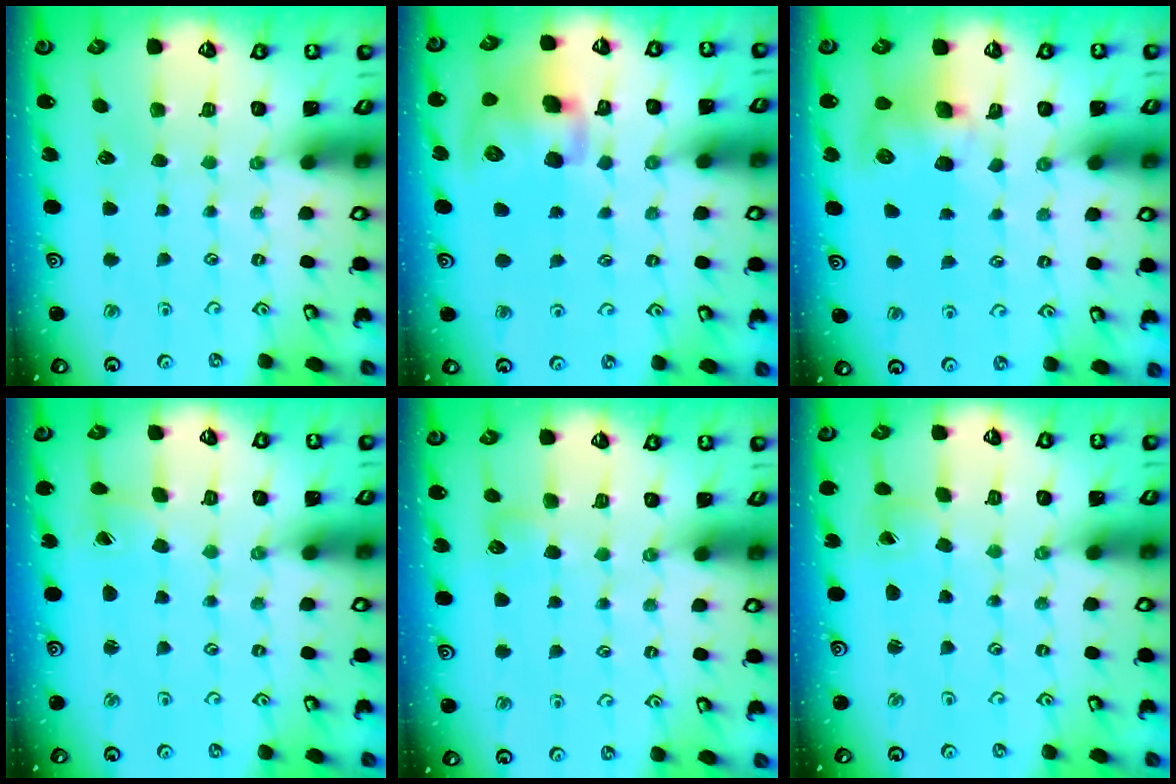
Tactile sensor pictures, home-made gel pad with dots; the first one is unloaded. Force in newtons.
{"total": 13.6, "press": 13.4, "slide": 2.4}
{"total": 9.2, "press": 9.2, "slide": 0.5}
{"total": 1.3, "press": 1.3, "slide": 0.0}
{"total": 4.3, "press": 4.2, "slide": 0.5}
{"total": 1.8, "press": 1.8, "slide": 0.1}